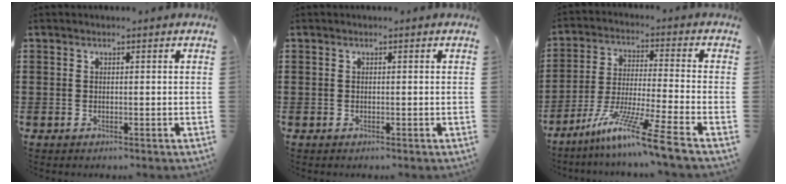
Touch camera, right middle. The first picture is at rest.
{"total": 0.0}
{"total": 10.8, "force": [-8.2, -0.5, 7.0], "torque": [-0.135, -0.001, -0.164]}